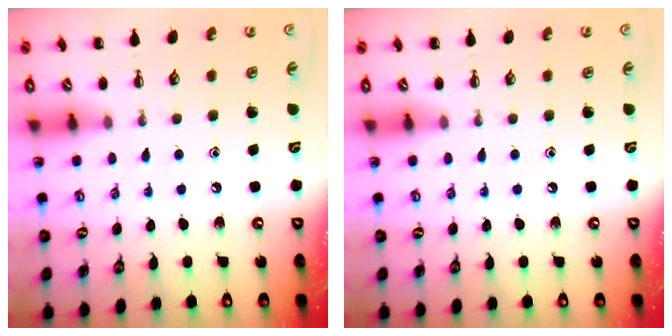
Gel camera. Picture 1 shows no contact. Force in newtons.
{"total": 0.0}